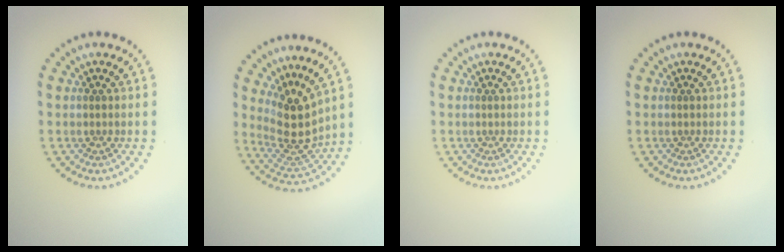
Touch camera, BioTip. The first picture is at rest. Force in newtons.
{"total": 4.4, "press": 3.7, "slide": 2.3}
{"total": 0.0}
{"total": 0.0}